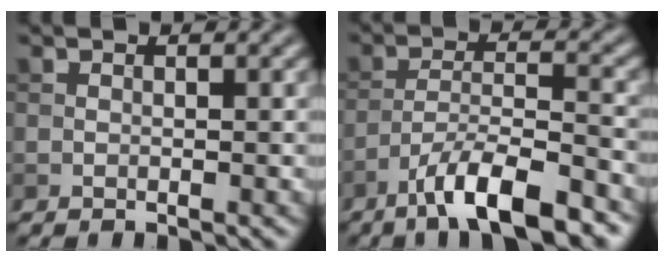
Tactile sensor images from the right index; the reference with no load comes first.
{"total": 8.3, "force": [-5.9, 1.9, 5.5], "torque": [-0.089, 0.006, -0.104]}